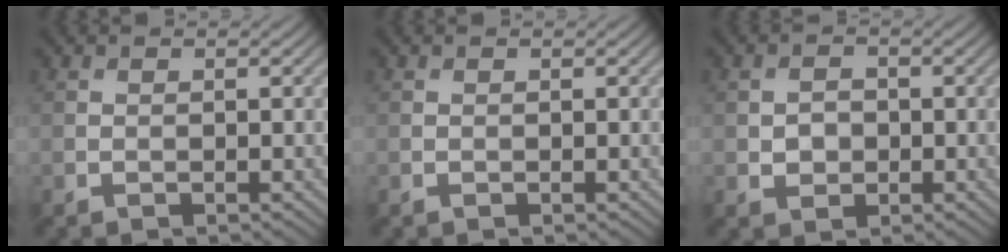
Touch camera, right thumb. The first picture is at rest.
{"total": 0.0}
{"total": 2.1, "force": [-0.3, 1.8, 1.1], "torque": [-0.022, -0.003, -0.009]}